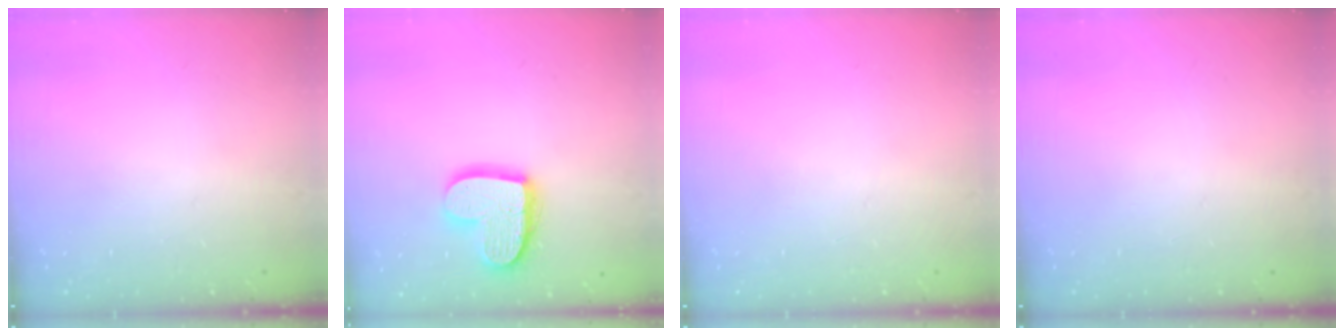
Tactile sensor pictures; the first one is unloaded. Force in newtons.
{"total": 16.2, "press": 16.1, "slide": 1.5}
{"total": 0.0}
{"total": 0.0}